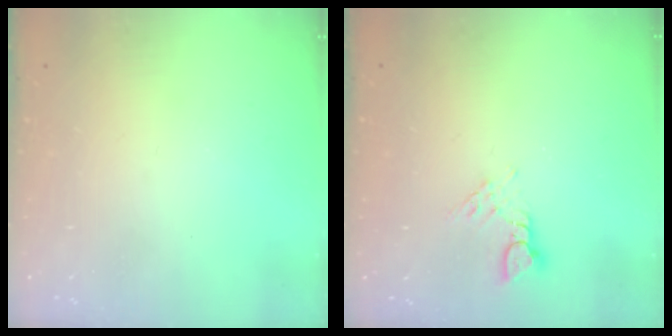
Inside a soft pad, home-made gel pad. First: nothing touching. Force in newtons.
{"total": 4.0, "press": 4.0, "slide": 0.4}